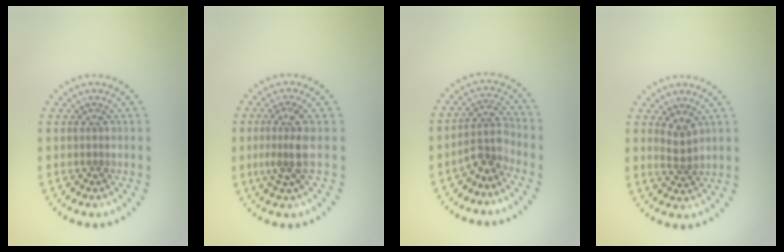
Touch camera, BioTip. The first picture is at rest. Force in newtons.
{"total": 2.6, "press": 2.2, "slide": 1.5}
{"total": 2.7, "press": 2.0, "slide": 1.8}
{"total": 1.9, "press": 1.6, "slide": 0.9}